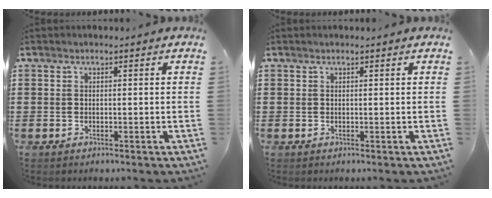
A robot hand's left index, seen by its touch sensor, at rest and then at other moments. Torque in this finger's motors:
{"motor_torque": [-0.11, -0.08, 0.04, 0.00]}